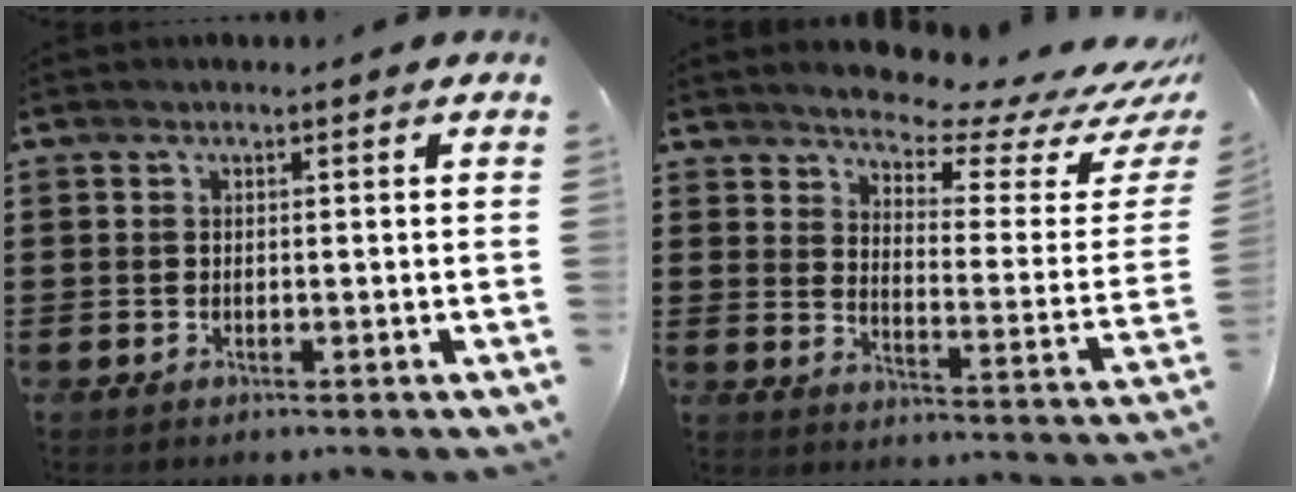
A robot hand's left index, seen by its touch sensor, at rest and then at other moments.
{"total": 5.1, "force": [4.8, 0.4, 1.6], "torque": [-0.042, -0.044, 0.076]}